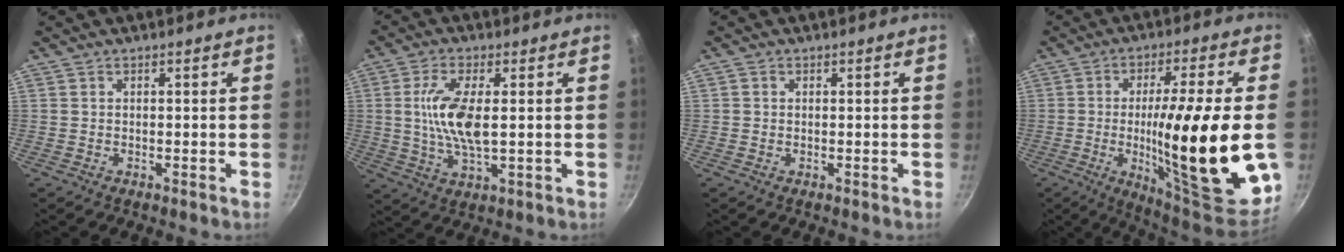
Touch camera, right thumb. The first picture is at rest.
{"total": 10.3, "force": [1.0, 3.9, 9.4], "torque": [-0.189, -0.003, 0.021]}
{"total": 0.6, "force": [0.1, 0.6, 0.2], "torque": [-0.002, 0.001, 0.000]}
{"total": 26.7, "force": [-2.9, 5.6, 25.9], "torque": [-0.385, -0.009, -0.034]}